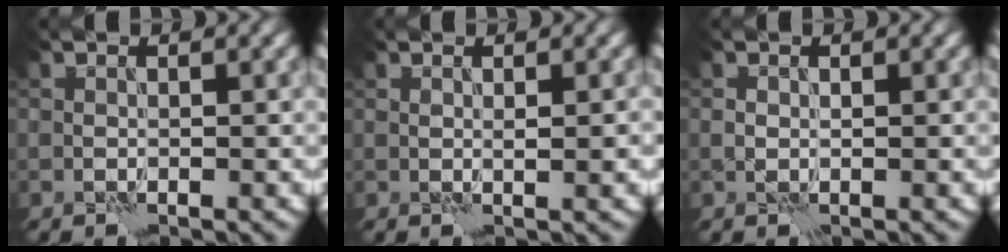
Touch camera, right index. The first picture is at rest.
{"total": 1.1, "force": [0.1, 0.1, 1.1], "torque": [-0.017, 0.000, 0.001]}
{"total": 0.6, "force": [0.0, 0.5, 0.3], "torque": [-0.004, 0.000, -0.001]}